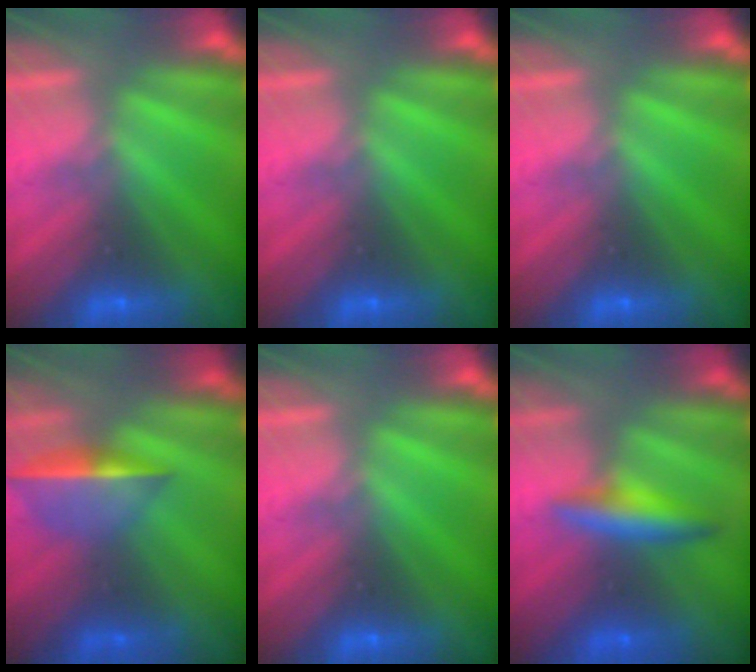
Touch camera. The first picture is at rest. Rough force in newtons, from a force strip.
{"total": 0.0}
{"total": 0.0}
{"total": 1.6}
{"total": 0.0}
{"total": 2.4}